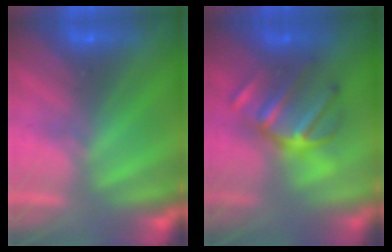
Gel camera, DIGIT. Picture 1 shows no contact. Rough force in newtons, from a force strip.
{"total": 2.8}